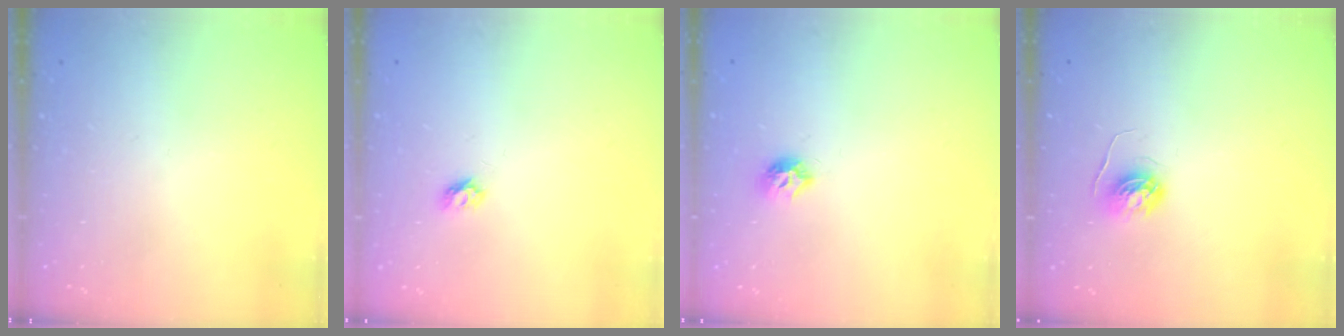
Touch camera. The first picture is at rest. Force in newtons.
{"total": 4.2, "press": 4.2, "slide": 0.4}
{"total": 6.3, "press": 6.3, "slide": 0.1}
{"total": 4.6, "press": 4.6, "slide": 0.4}